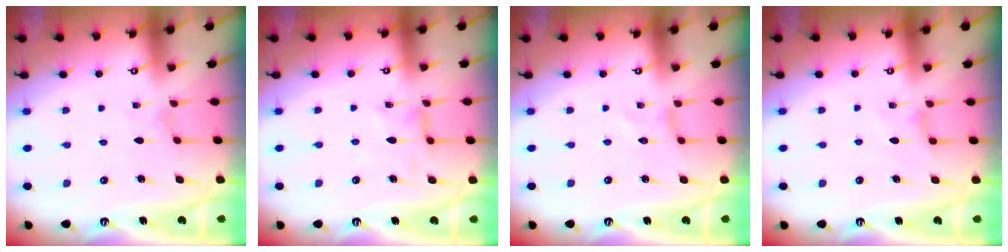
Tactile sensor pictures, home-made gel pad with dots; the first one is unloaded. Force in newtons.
{"total": 1.7, "press": 1.6, "slide": 0.3}
{"total": 0.0}
{"total": 2.6, "press": 2.5, "slide": 0.5}